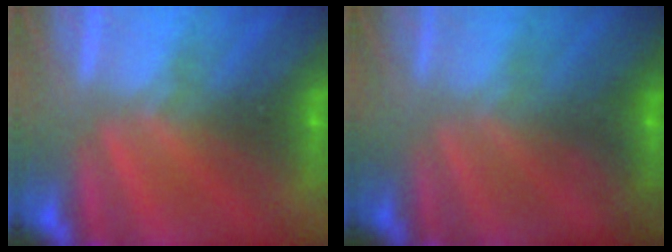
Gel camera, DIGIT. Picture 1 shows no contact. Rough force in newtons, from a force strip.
{"total": 1.2}